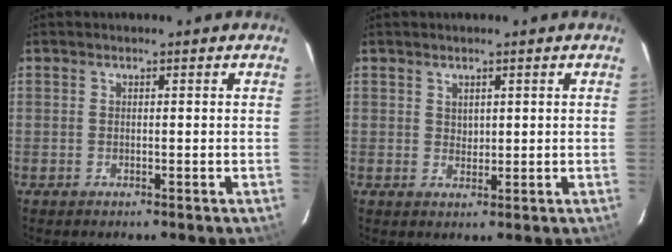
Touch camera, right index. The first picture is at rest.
{"total": 1.7, "force": [1.0, 1.2, 0.5], "torque": [-0.004, 0.003, 0.020]}